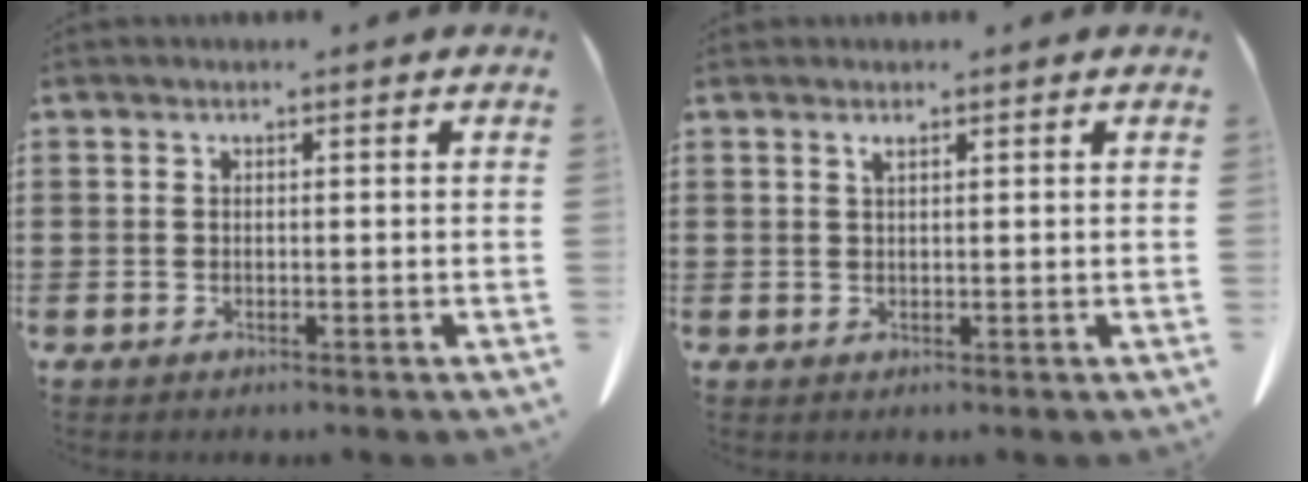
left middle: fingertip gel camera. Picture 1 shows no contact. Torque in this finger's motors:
{"motor_torque": [0.59, 0.30, 0.01, 0.00]}